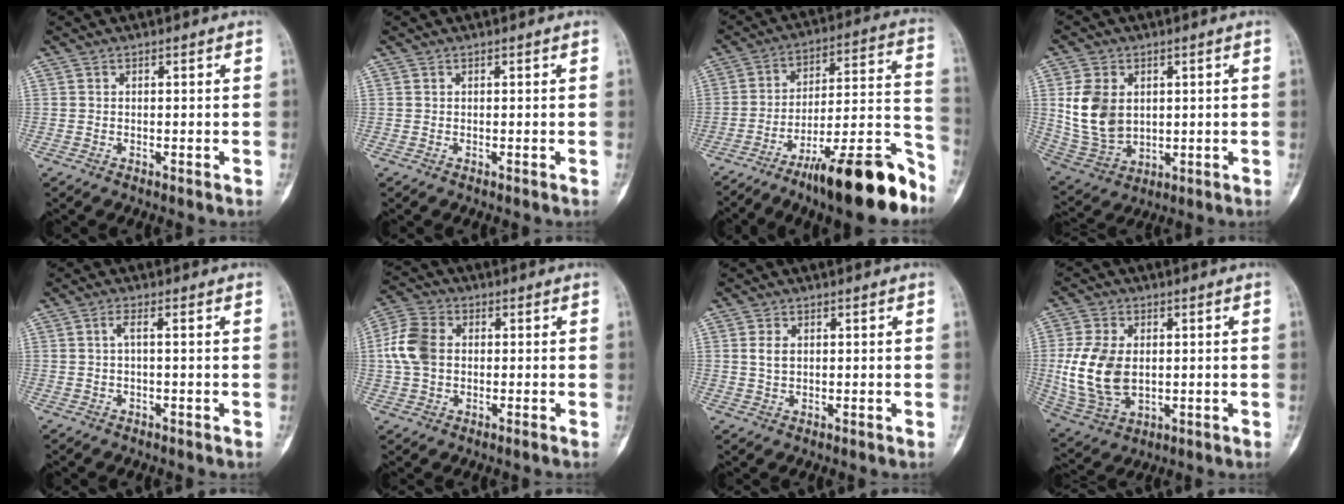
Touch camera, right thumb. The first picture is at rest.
{"total": 0.0}
{"total": 22.9, "force": [-14.8, 4.9, 16.8], "torque": [-0.190, 0.096, -0.229]}
{"total": 11.5, "force": [2.2, 8.4, 7.6], "torque": [-0.132, -0.012, 0.061]}
{"total": 1.6, "force": [0.1, 0.0, 1.6], "torque": [-0.037, 0.010, 0.002]}
{"total": 8.3, "force": [0.1, 6.0, 5.8], "torque": [-0.121, 0.018, -0.007]}
{"total": 2.6, "force": [0.6, 1.7, 1.8], "torque": [-0.030, -0.001, 0.014]}
{"total": 13.2, "force": [0.2, 8.6, 10.0], "torque": [-0.200, -0.007, 0.019]}